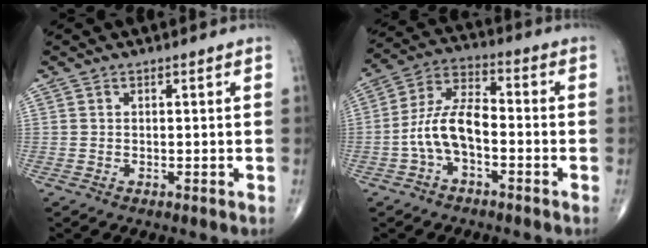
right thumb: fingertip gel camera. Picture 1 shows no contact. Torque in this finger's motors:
{"motor_torque": [1.72, 1.25, 1.11, -0.42, 0.10]}